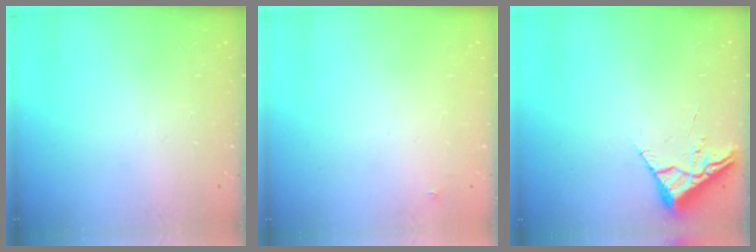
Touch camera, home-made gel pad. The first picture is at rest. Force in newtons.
{"total": 3.4, "press": 3.3, "slide": 0.4}
{"total": 3.9, "press": 3.9, "slide": 0.5}